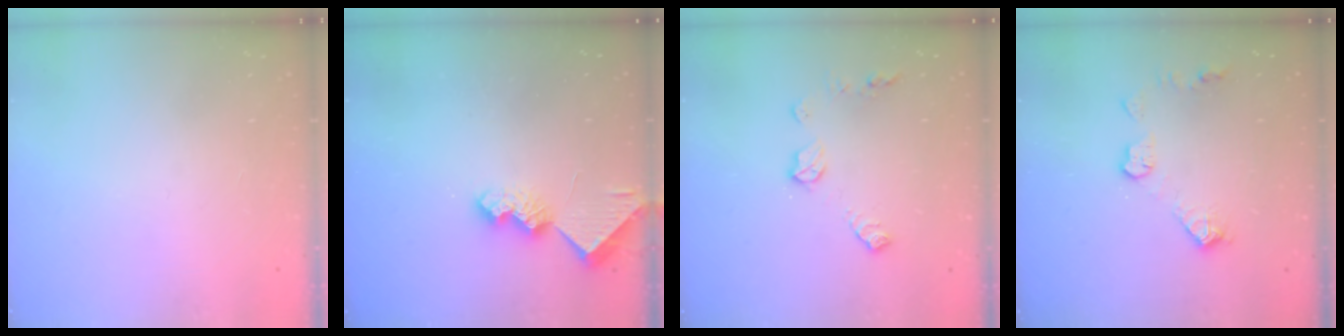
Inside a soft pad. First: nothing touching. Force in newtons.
{"total": 7.9, "press": 7.8, "slide": 0.5}
{"total": 8.4, "press": 8.4, "slide": 0.3}
{"total": 8.6, "press": 8.6, "slide": 0.4}